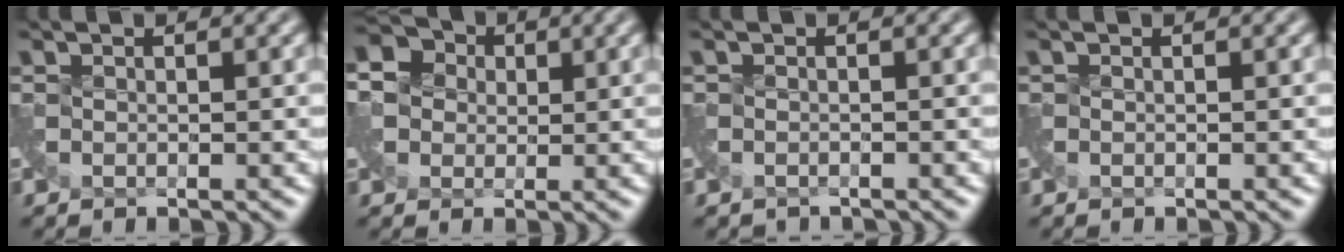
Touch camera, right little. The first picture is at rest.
{"total": 3.7, "force": [0.1, 3.4, 1.4], "torque": [-0.035, 0.016, 0.003]}
{"total": 1.1, "force": [-1.0, 0.4, 0.0], "torque": [-0.001, -0.013, -0.025]}
{"total": 0.0}